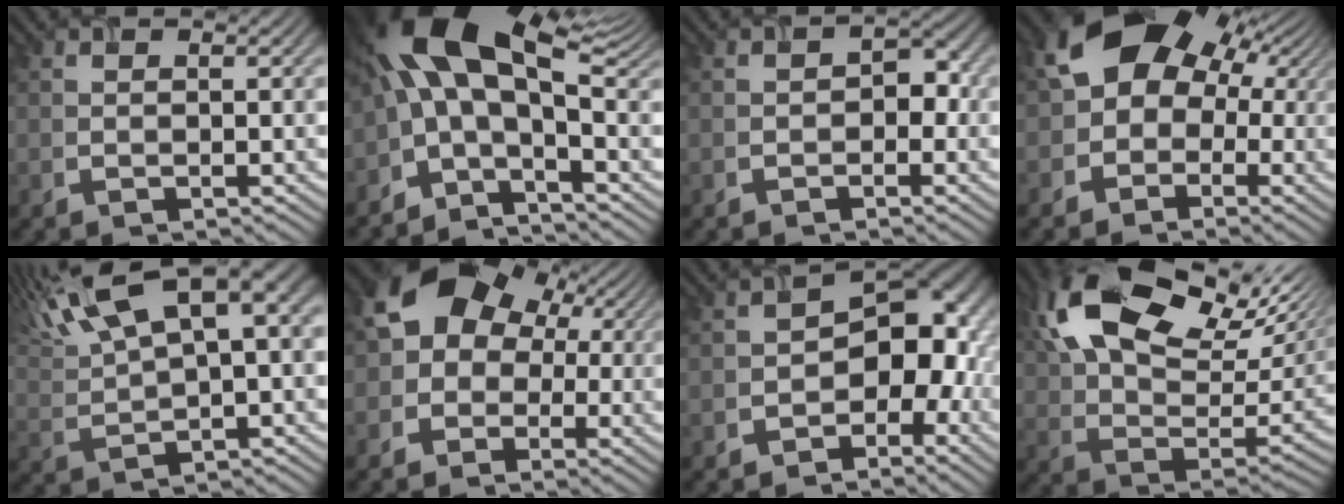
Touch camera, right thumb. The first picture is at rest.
{"total": 14.5, "force": [0.3, 6.5, 13.0], "torque": [-0.252, 0.013, 0.005]}
{"total": 2.2, "force": [-1.0, 1.6, 1.2], "torque": [-0.006, 0.005, -0.017]}
{"total": 11.6, "force": [0.9, 9.2, 6.9], "torque": [-0.088, 0.025, -0.012]}
{"total": 14.0, "force": [6.9, 4.8, 11.3], "torque": [-0.254, 0.031, 0.134]}
{"total": 10.9, "force": [0.9, 9.2, 5.8], "torque": [-0.084, 0.016, -0.014]}
{"total": 8.3, "force": [-2.8, 5.5, 5.5], "torque": [-0.042, 0.011, -0.056]}
{"total": 20.3, "force": [10.8, 10.5, 13.6], "torque": [-0.280, 0.043, 0.180]}